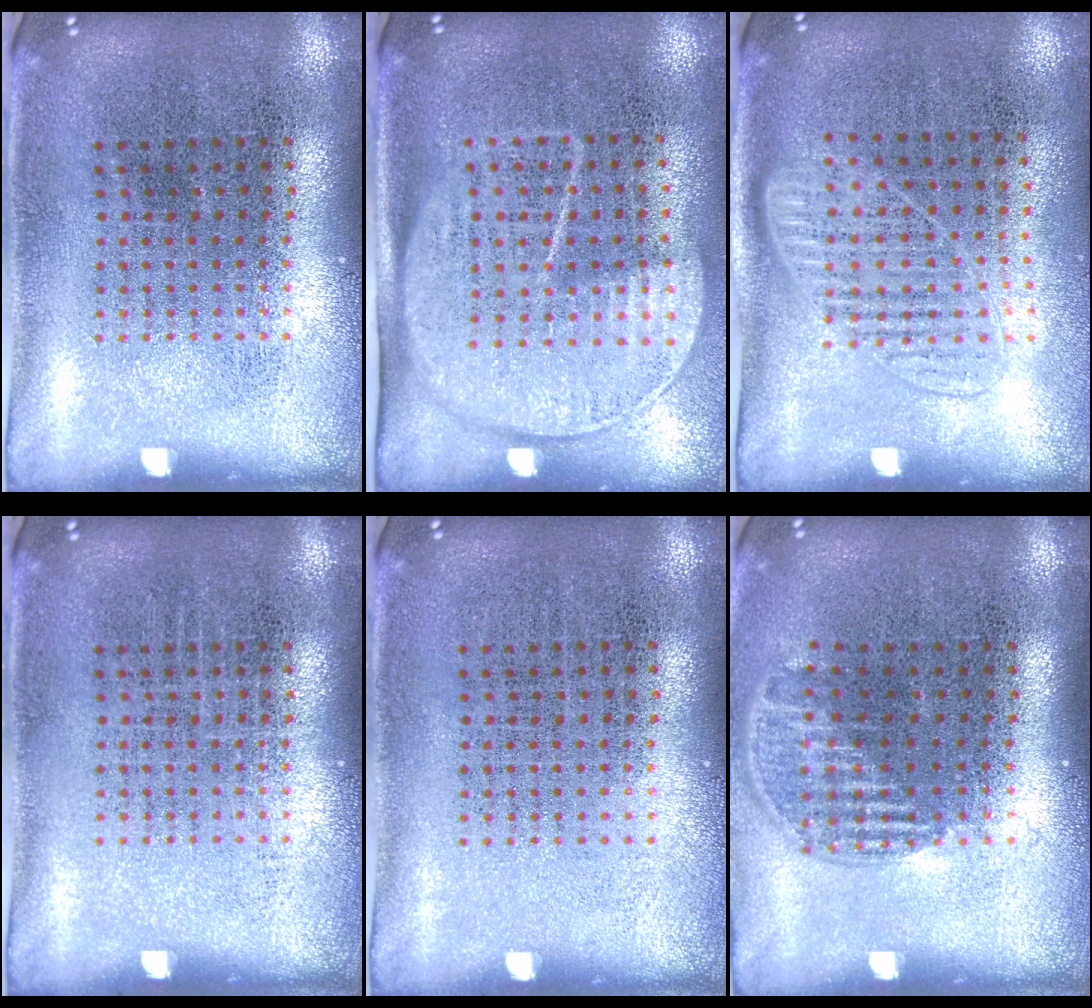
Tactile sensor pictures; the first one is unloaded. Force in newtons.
{"total": 1.8, "press": 1.4, "slide": 1.0}
{"total": 1.2, "press": 1.0, "slide": 0.6}
{"total": 0.0}
{"total": 0.0}
{"total": 1.1, "press": 1.0, "slide": 0.5}